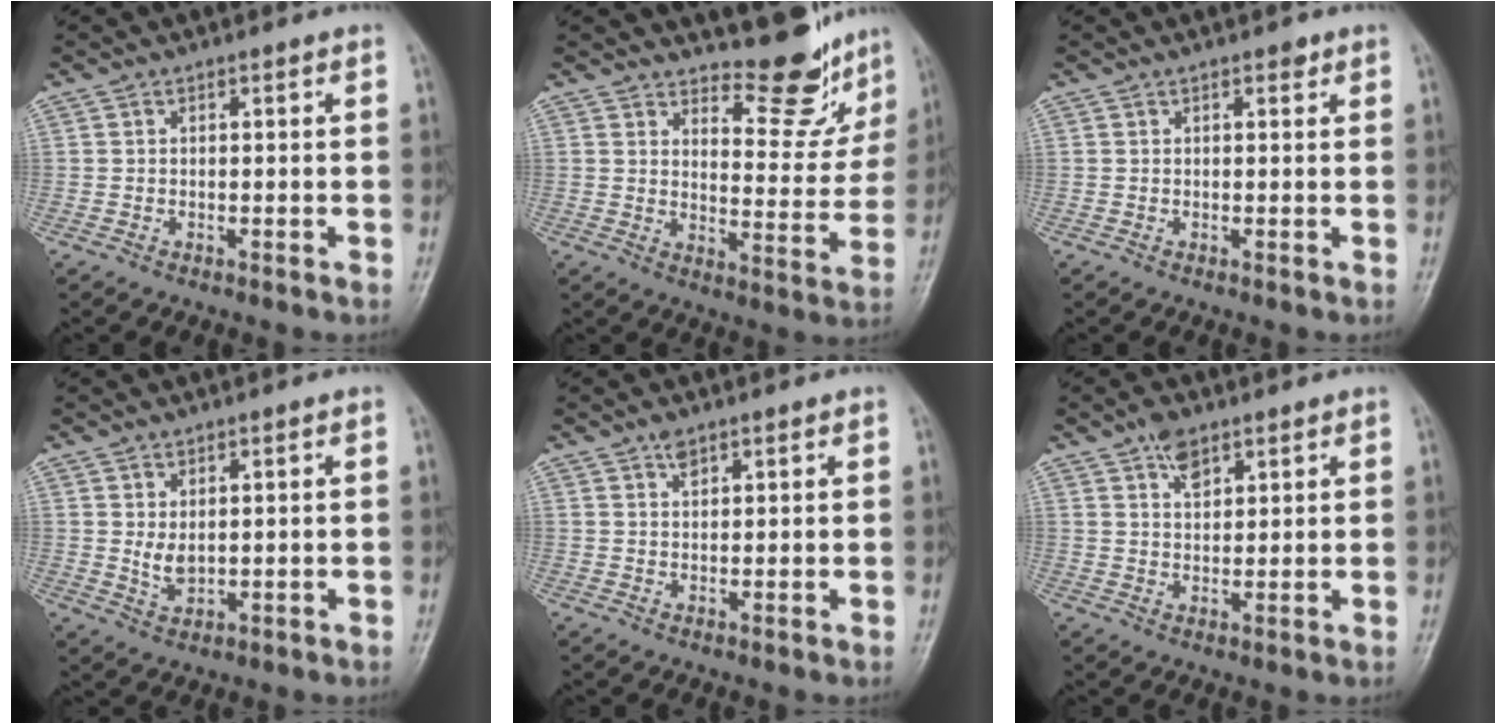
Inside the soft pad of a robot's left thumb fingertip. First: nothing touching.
{"total": 11.4, "force": [10.2, 3.8, 3.5], "torque": [-0.016, -0.094, 0.136]}
{"total": 0.9, "force": [0.6, 0.5, 0.5], "torque": [0.001, -0.002, 0.004]}
{"total": 3.7, "force": [0.8, 2.2, 2.8], "torque": [-0.043, -0.012, 0.020]}
{"total": 2.2, "force": [1.5, 1.1, 1.1], "torque": [-0.011, -0.004, 0.024]}
{"total": 4.7, "force": [2.9, 2.6, 2.6], "torque": [-0.029, -0.012, 0.050]}